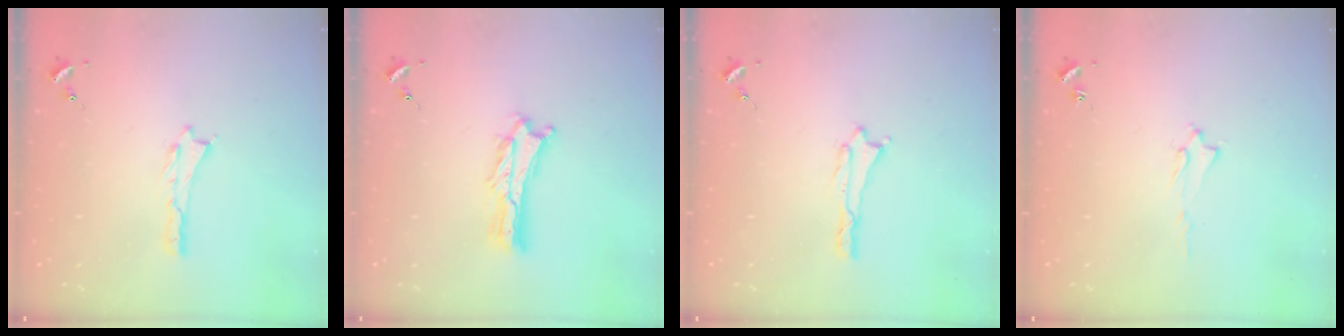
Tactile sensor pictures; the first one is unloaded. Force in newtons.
{"total": 2.7, "press": 2.7, "slide": 0.3}
{"total": 0.0}
{"total": 1.7, "press": 1.6, "slide": 0.2}